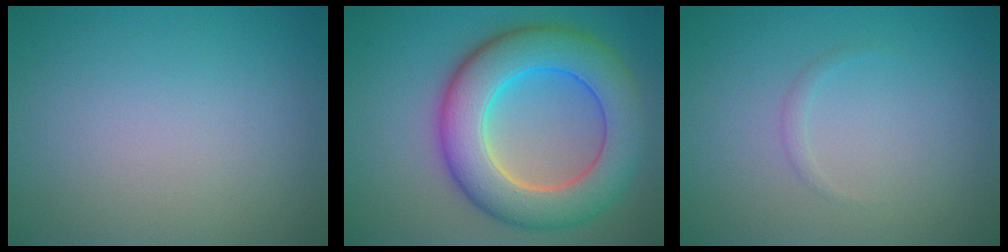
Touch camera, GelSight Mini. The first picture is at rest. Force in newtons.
{"total": 9.9, "press": 9.9, "slide": 0.2}
{"total": 0.6, "press": 0.6, "slide": 0.1}